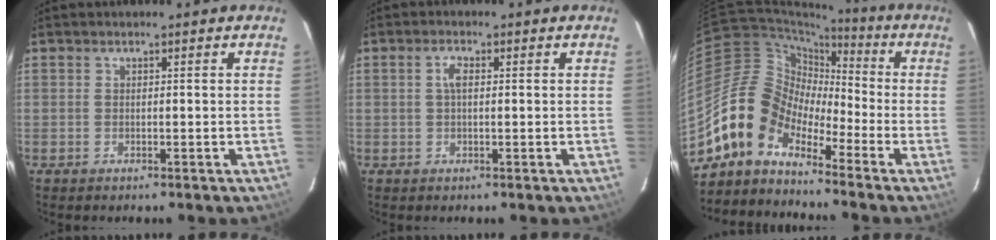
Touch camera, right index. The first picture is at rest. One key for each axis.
{"total": 2.1, "fx": 0.3, "fy": 0.9, "fz": 1.8, "tx": -0.039, "ty": 0.007, "tz": 0.005}
{"total": 10.9, "fx": -7.8, "fy": 6.5, "fz": 3.8, "tx": -0.072, "ty": 0.035, "tz": -0.170}